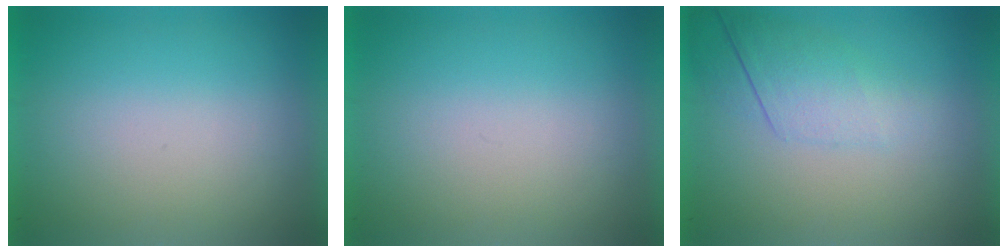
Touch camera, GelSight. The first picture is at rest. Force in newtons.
{"total": 0.0}
{"total": 2.2}